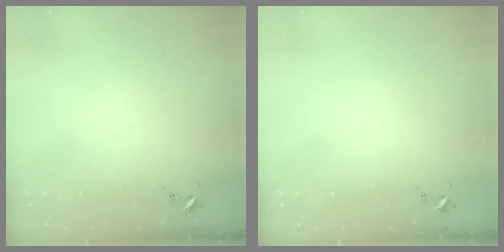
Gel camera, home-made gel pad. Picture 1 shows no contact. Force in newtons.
{"total": 0.0}